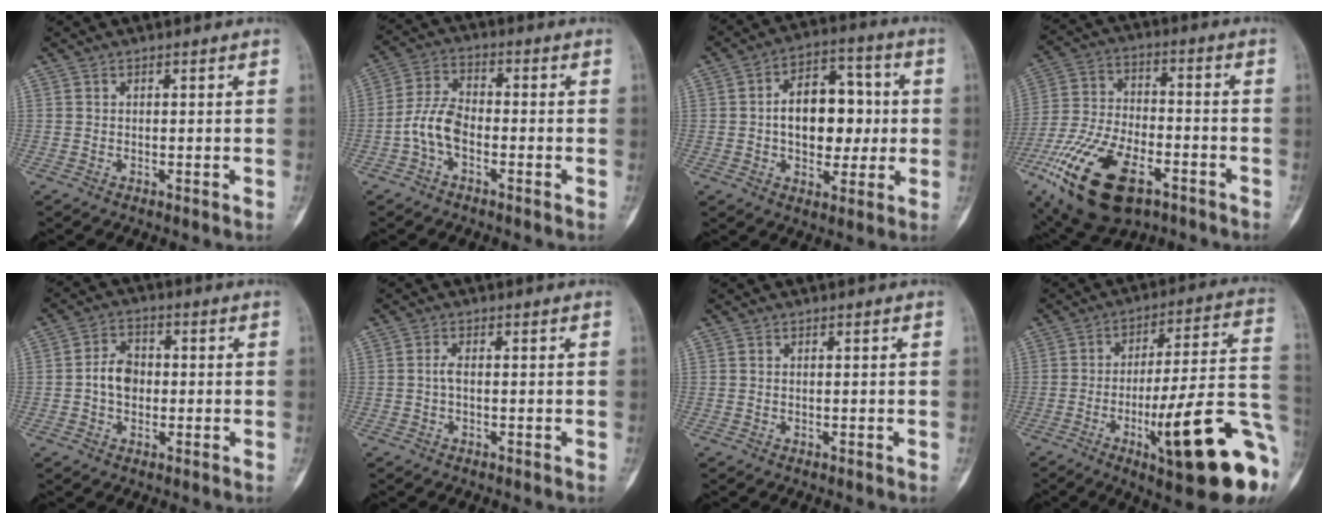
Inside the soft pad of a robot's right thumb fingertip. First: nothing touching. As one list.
[{"total": 6.9, "force": [-2.4, 3.8, 5.2], "torque": [-0.105, 0.028, -0.054]}, {"total": 14.3, "force": [0.3, 9.2, 10.9], "torque": [-0.119, 0.025, 0.004]}, {"total": 20.6, "force": [-10.4, 10.2, 14.6], "torque": [-0.292, 0.031, -0.181]}, {"total": 5.9, "force": [-0.4, 4.4, 3.9], "torque": [-0.052, 0.016, -0.014]}, {"total": 1.4, "force": [-0.2, 0.5, 1.3], "torque": [-0.027, 0.002, -0.005]}, {"total": 0.0}, {"total": 23.7, "force": [-8.0, 4.3, 21.9], "torque": [-0.267, 0.022, -0.111]}]